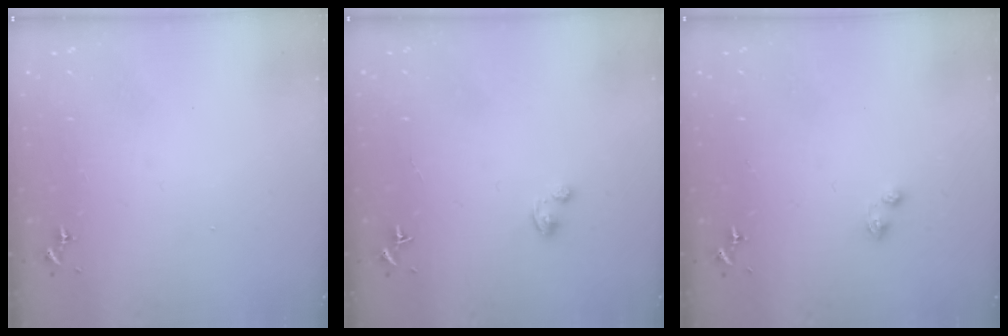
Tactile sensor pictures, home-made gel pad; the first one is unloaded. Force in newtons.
{"total": 2.5, "press": 2.5, "slide": 0.3}
{"total": 4.2, "press": 4.2, "slide": 0.7}